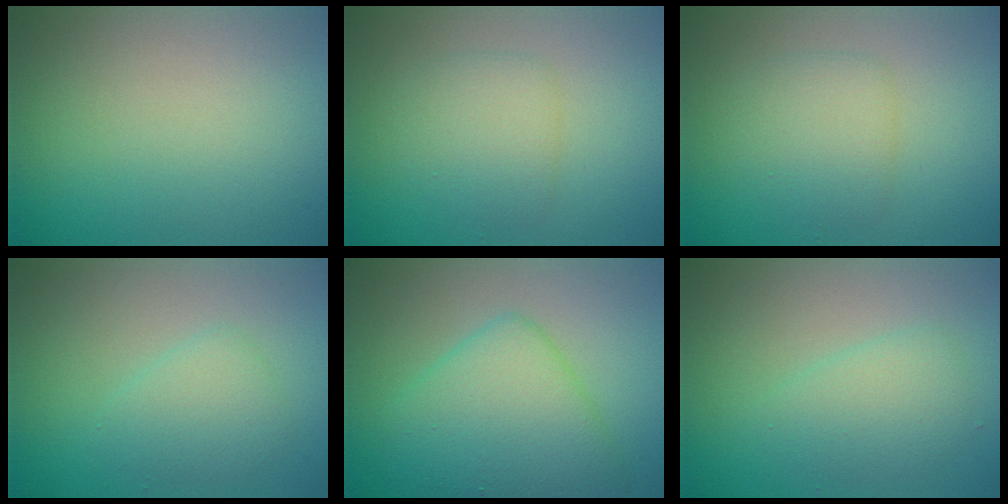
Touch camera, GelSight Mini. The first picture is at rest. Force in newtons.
{"total": 2.7, "press": 2.7, "slide": 0.1}
{"total": 2.7, "press": 2.7, "slide": 0.1}
{"total": 2.4, "press": 2.4, "slide": 0.1}
{"total": 6.7, "press": 6.7, "slide": 0.2}
{"total": 2.7, "press": 2.7, "slide": 0.0}